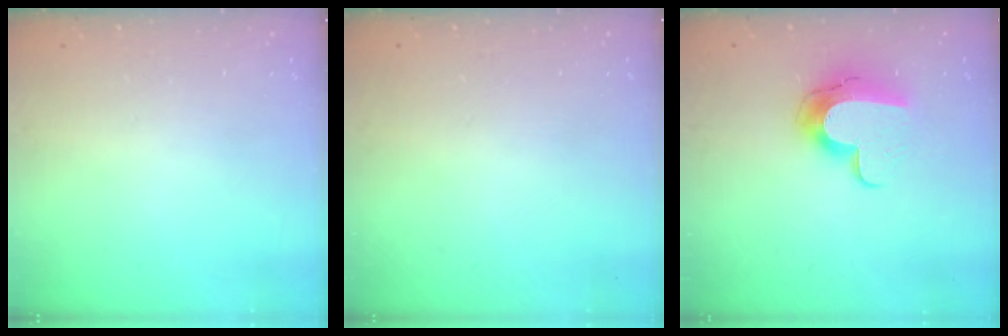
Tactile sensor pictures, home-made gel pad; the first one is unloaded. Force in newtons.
{"total": 0.8, "press": 0.8, "slide": 0.1}
{"total": 12.1, "press": 12.0, "slide": 0.9}